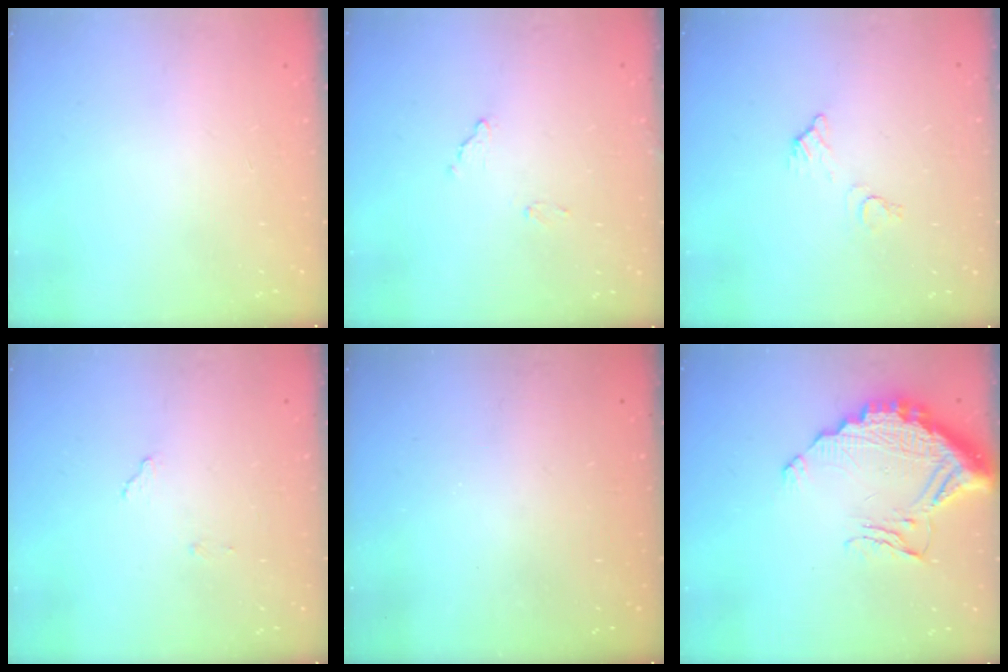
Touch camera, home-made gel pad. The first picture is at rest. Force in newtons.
{"total": 9.5, "press": 9.5, "slide": 0.4}
{"total": 5.2, "press": 5.2, "slide": 0.2}
{"total": 7.3, "press": 7.2, "slide": 0.3}
{"total": 3.2, "press": 3.2, "slide": 0.1}
{"total": 14.0, "press": 13.9, "slide": 0.9}